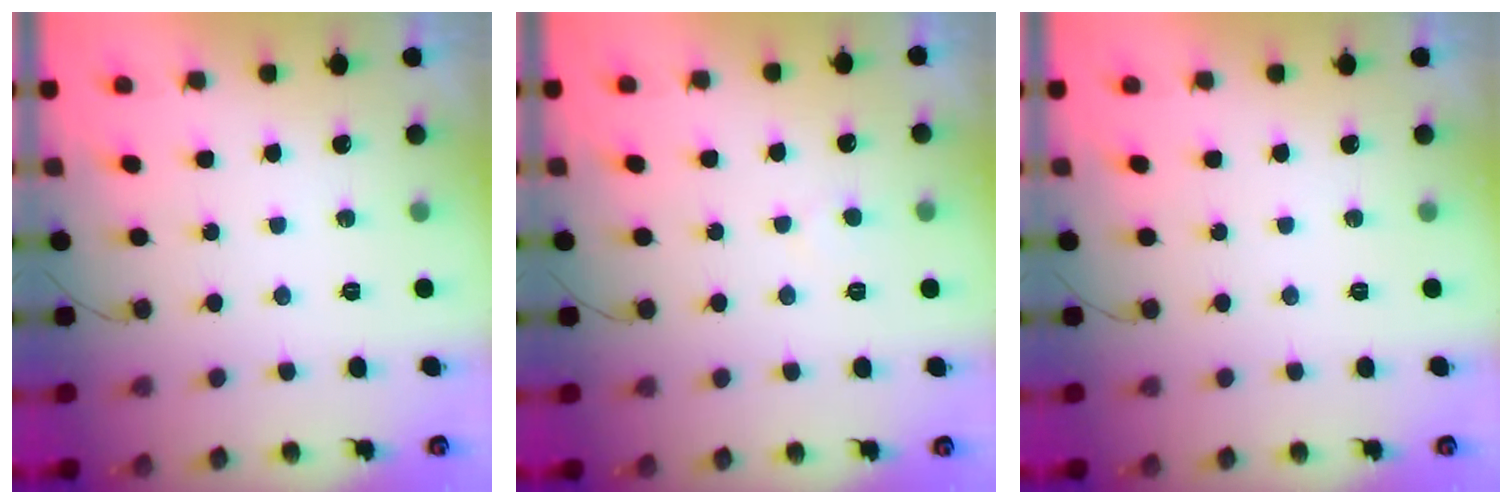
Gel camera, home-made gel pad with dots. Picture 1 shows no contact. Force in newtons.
{"total": 2.6, "press": 2.6, "slide": 0.2}
{"total": 0.0}